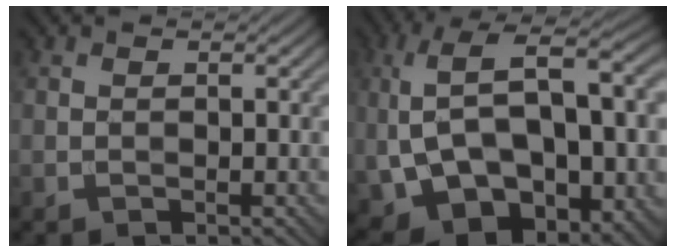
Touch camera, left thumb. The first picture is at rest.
{"total": 18.1, "force": [0.6, 10.2, 15.0], "torque": [-0.300, -0.019, 0.047]}